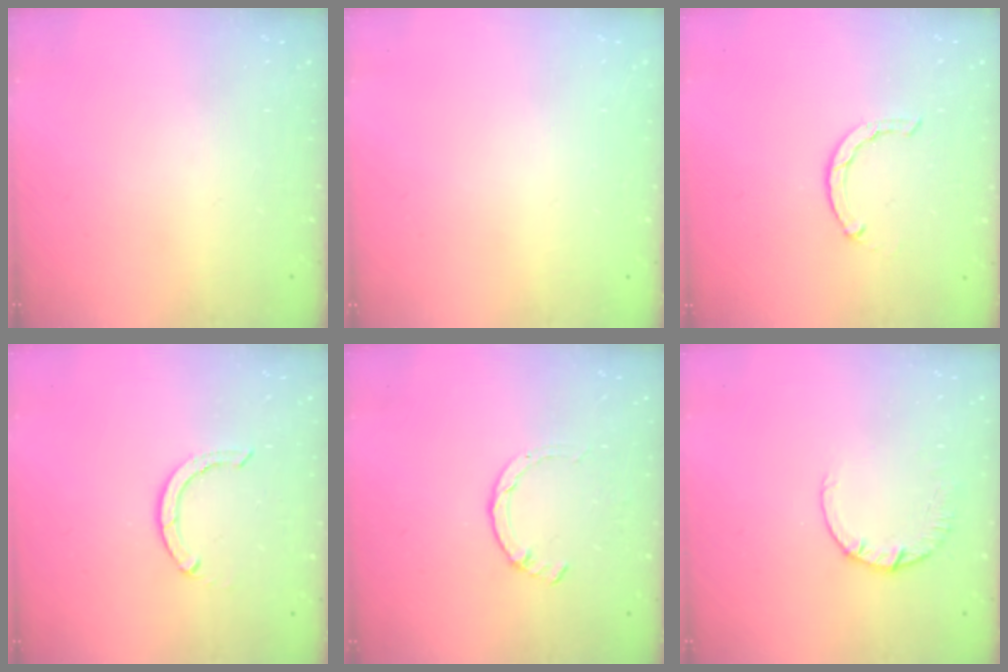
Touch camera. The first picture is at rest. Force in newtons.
{"total": 2.6, "press": 2.6, "slide": 0.2}
{"total": 1.2, "press": 1.2, "slide": 0.2}
{"total": 2.9, "press": 2.9, "slide": 0.1}
{"total": 1.4, "press": 1.4, "slide": 0.3}
{"total": 2.4, "press": 2.4, "slide": 0.2}